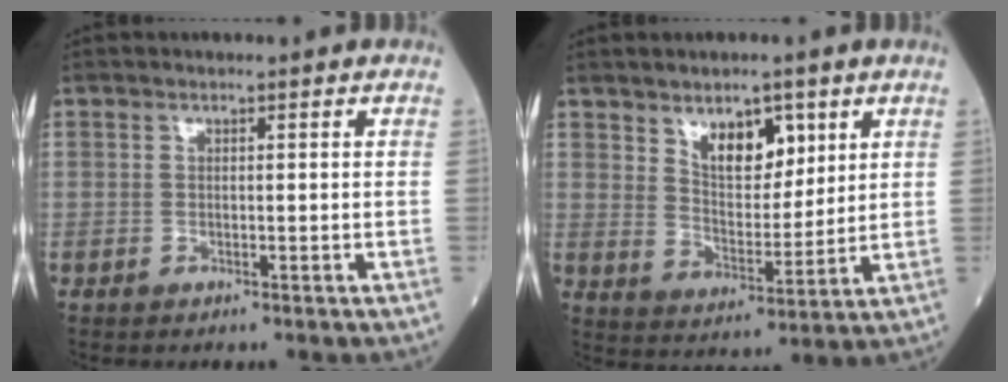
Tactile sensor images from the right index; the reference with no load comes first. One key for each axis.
{"total": 7.6, "fx": 4.2, "fy": 3.7, "fz": 5.1, "tx": -0.082, "ty": -0.005, "tz": 0.076}